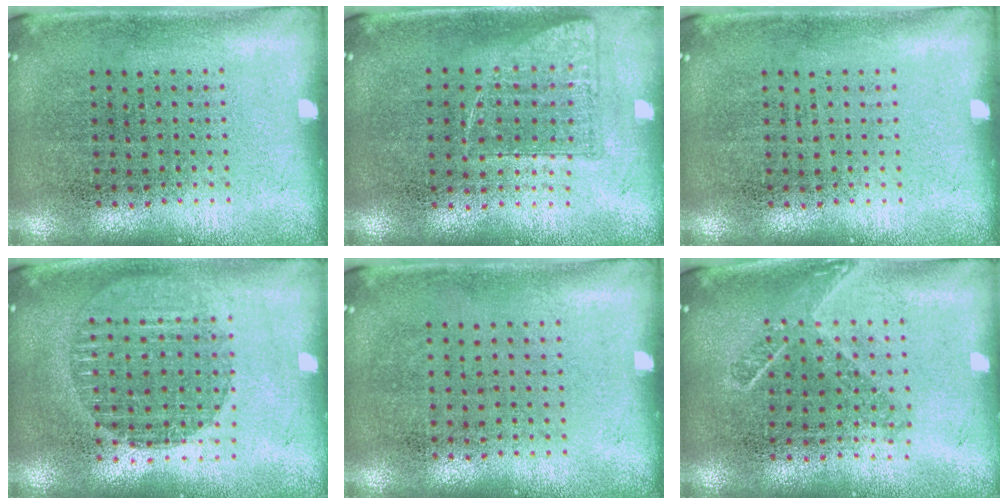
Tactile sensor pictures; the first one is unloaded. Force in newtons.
{"total": 0.9, "press": 0.8, "slide": 0.3}
{"total": 0.0}
{"total": 1.5, "press": 1.3, "slide": 0.7}
{"total": 0.0}
{"total": 1.7, "press": 1.3, "slide": 1.1}